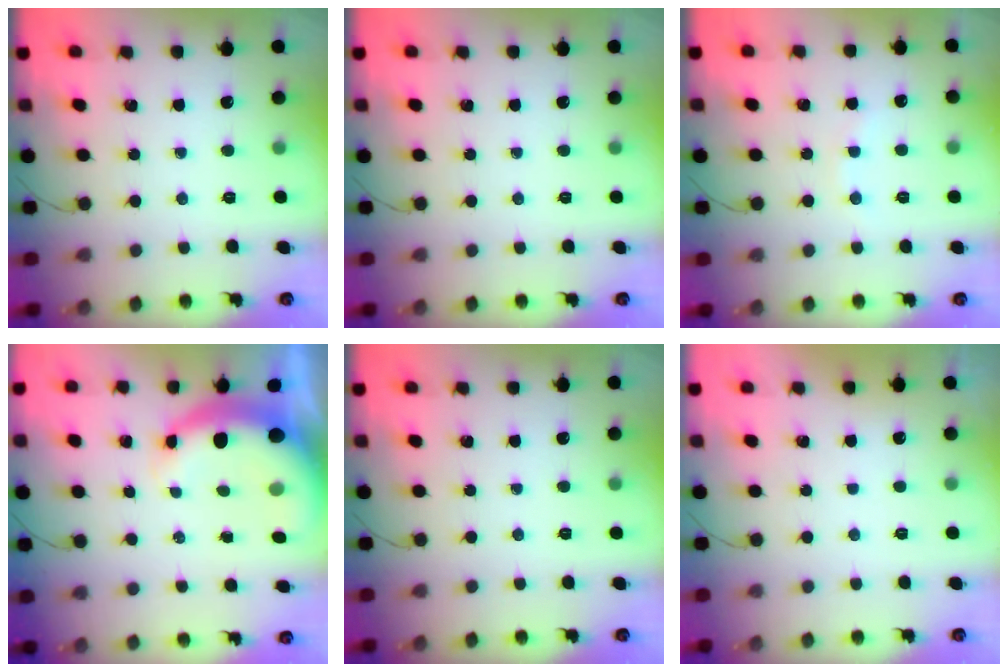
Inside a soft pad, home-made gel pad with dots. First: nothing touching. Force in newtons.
{"total": 0.0}
{"total": 4.4, "press": 4.2, "slide": 1.1}
{"total": 7.5, "press": 7.3, "slide": 1.6}
{"total": 0.0}
{"total": 2.9, "press": 2.9, "slide": 0.1}